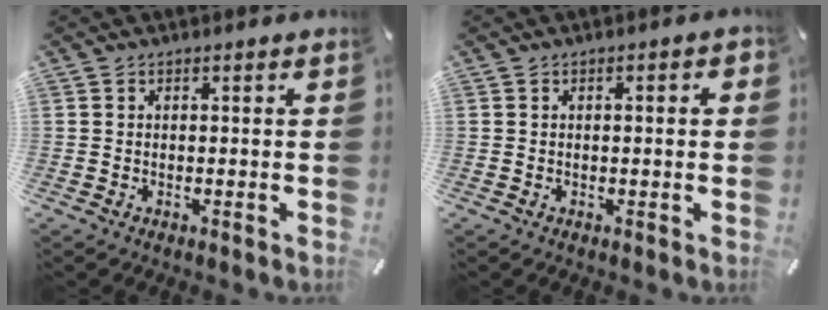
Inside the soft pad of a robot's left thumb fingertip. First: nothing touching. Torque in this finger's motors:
{"motor_torque": [-0.34, -0.19, -0.05, 0.04, 0.00]}